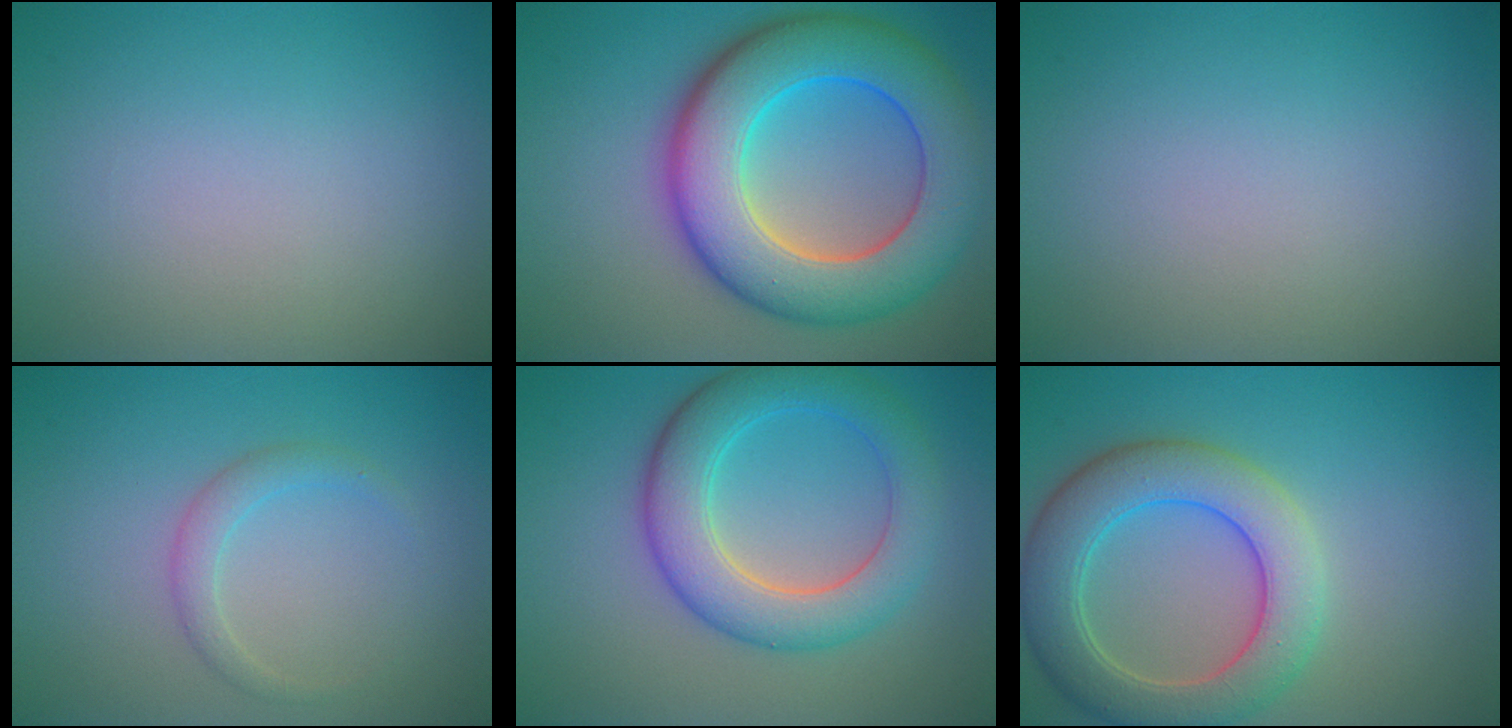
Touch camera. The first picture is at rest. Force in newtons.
{"total": 11.6, "press": 11.6, "slide": 0.2}
{"total": 0.0}
{"total": 1.7, "press": 1.7, "slide": 0.1}
{"total": 6.5, "press": 6.5, "slide": 0.1}
{"total": 7.0, "press": 7.0, "slide": 0.7}